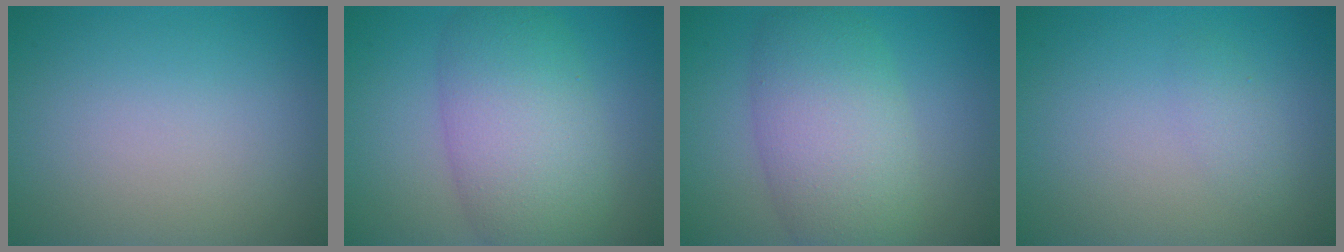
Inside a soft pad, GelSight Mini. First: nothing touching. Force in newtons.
{"total": 7.9, "press": 7.9, "slide": 0.2}
{"total": 7.3, "press": 7.3, "slide": 0.4}
{"total": 1.2, "press": 1.2, "slide": 0.0}